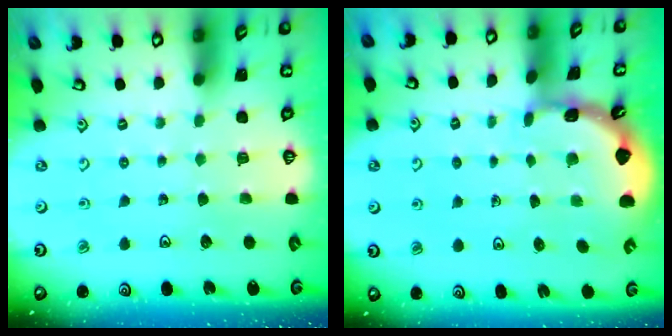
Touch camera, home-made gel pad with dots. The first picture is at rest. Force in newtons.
{"total": 1.7, "press": 1.6, "slide": 0.1}